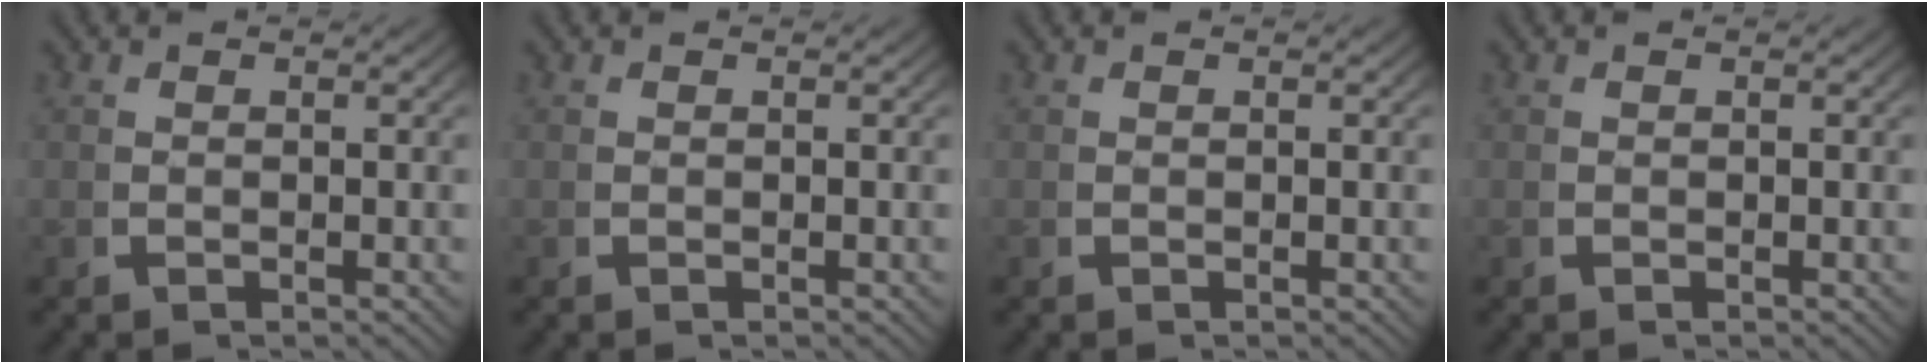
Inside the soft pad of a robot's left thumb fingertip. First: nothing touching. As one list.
[{"total": 0.0}, {"total": 0.0}, {"total": 0.0}]